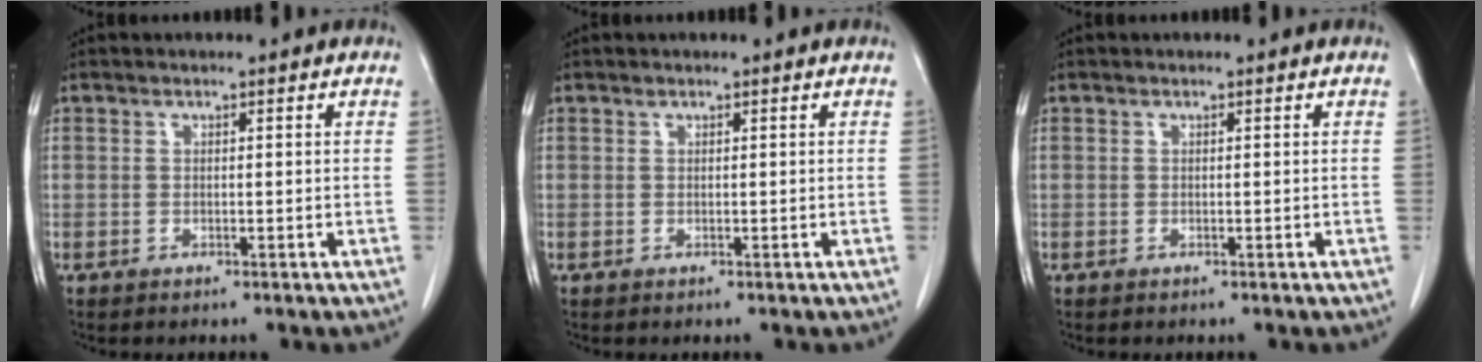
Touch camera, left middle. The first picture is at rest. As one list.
[{"total": 0.0}, {"total": 0.0}]